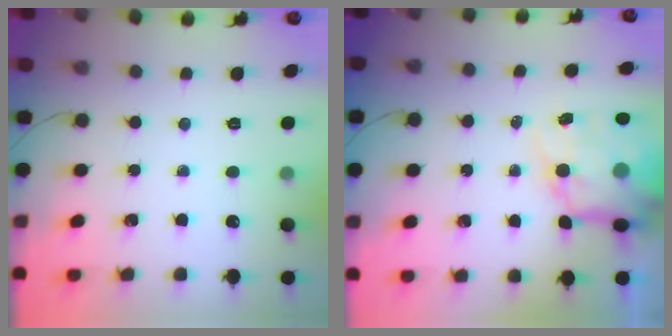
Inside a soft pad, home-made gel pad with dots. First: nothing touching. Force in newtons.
{"total": 12.5, "press": 12.0, "slide": 3.5}